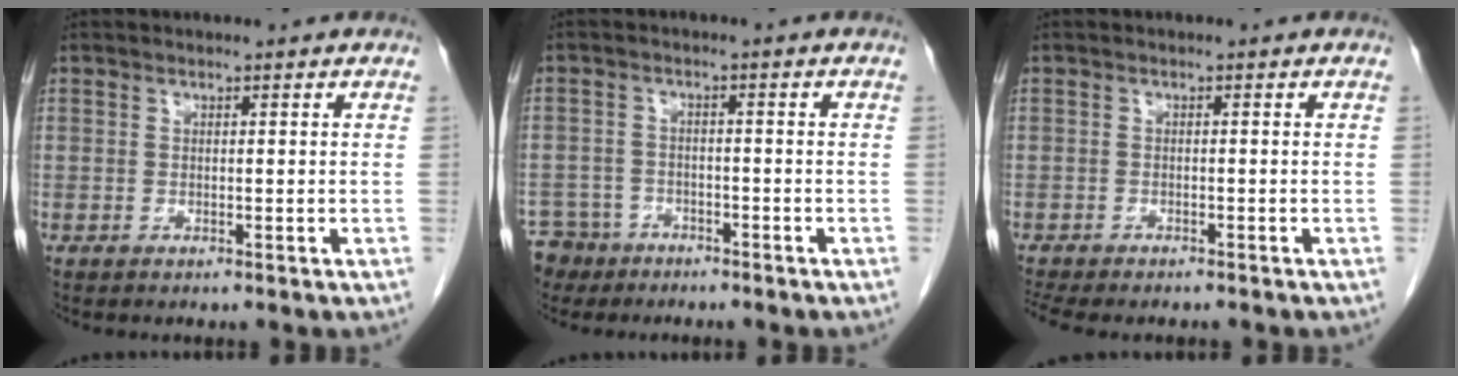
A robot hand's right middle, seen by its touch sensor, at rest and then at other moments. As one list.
[{"total": 6.6, "force": [-5.0, 4.3, 0.3], "torque": [-0.014, 0.002, -0.085]}, {"total": 7.6, "force": [-6.7, 1.6, 3.3], "torque": [-0.053, -0.006, -0.097]}]